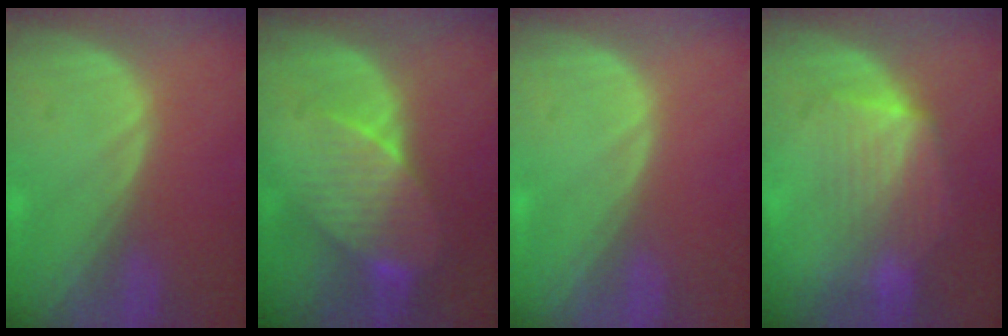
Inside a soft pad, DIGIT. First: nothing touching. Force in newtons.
{"total": 8.2, "press": 7.3, "slide": 3.6}
{"total": 0.0}
{"total": 7.3, "press": 6.9, "slide": 2.6}